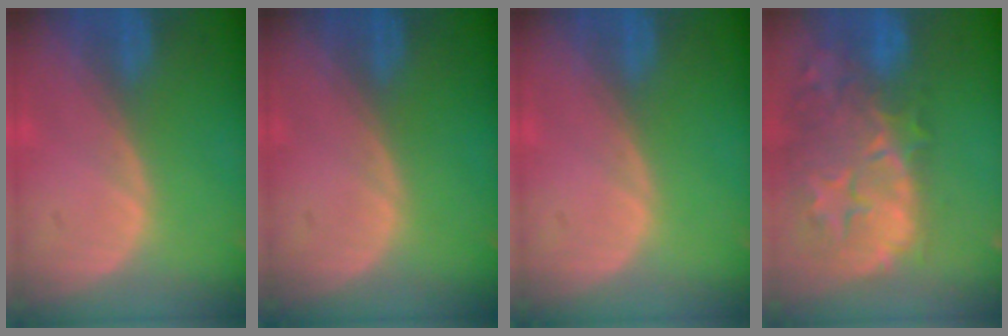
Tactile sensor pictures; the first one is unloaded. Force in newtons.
{"total": 0.0}
{"total": 0.0}
{"total": 14.8, "press": 11.8, "slide": 9.0}